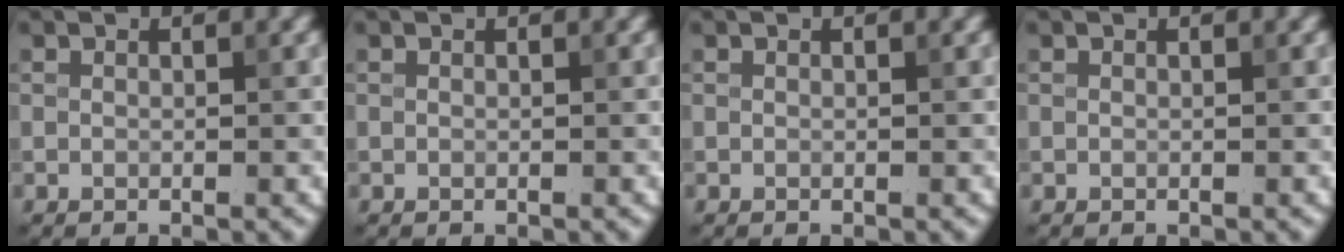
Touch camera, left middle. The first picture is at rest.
{"total": 0.0}
{"total": 0.0}
{"total": 0.0}